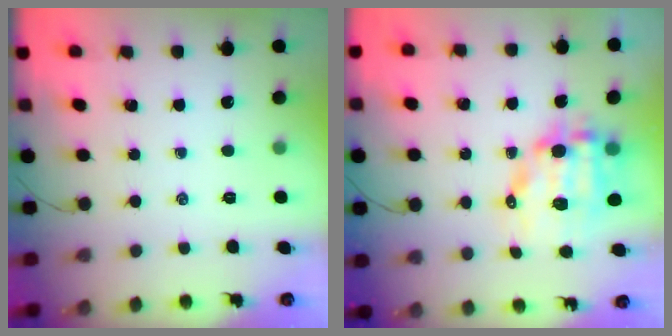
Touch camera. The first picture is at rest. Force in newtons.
{"total": 11.0, "press": 10.7, "slide": 2.7}